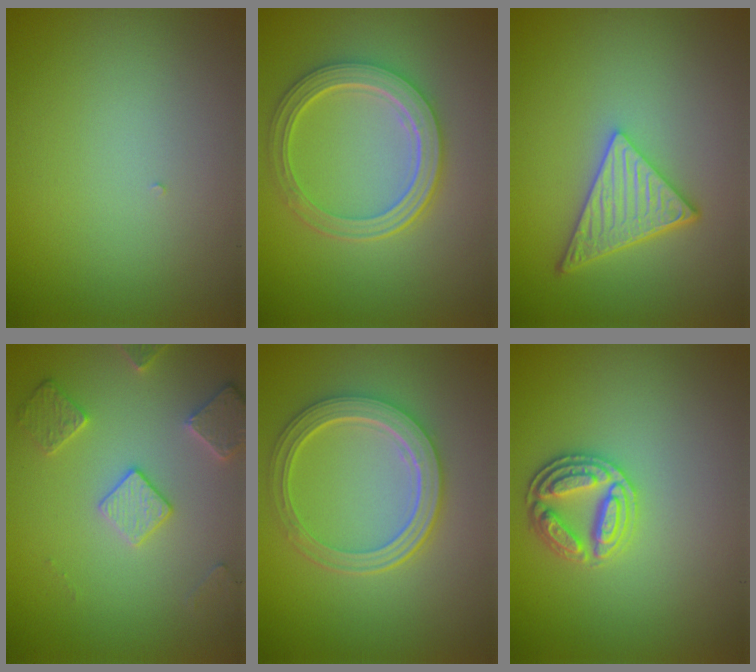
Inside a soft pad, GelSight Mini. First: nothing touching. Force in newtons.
{"total": 5.7, "press": 4.3, "slide": 3.7}
{"total": 5.1, "press": 3.8, "slide": 3.4}
{"total": 3.2, "press": 3.1, "slide": 0.8}
{"total": 5.5, "press": 4.2, "slide": 3.5}
{"total": 3.3, "press": 3.1, "slide": 1.1}